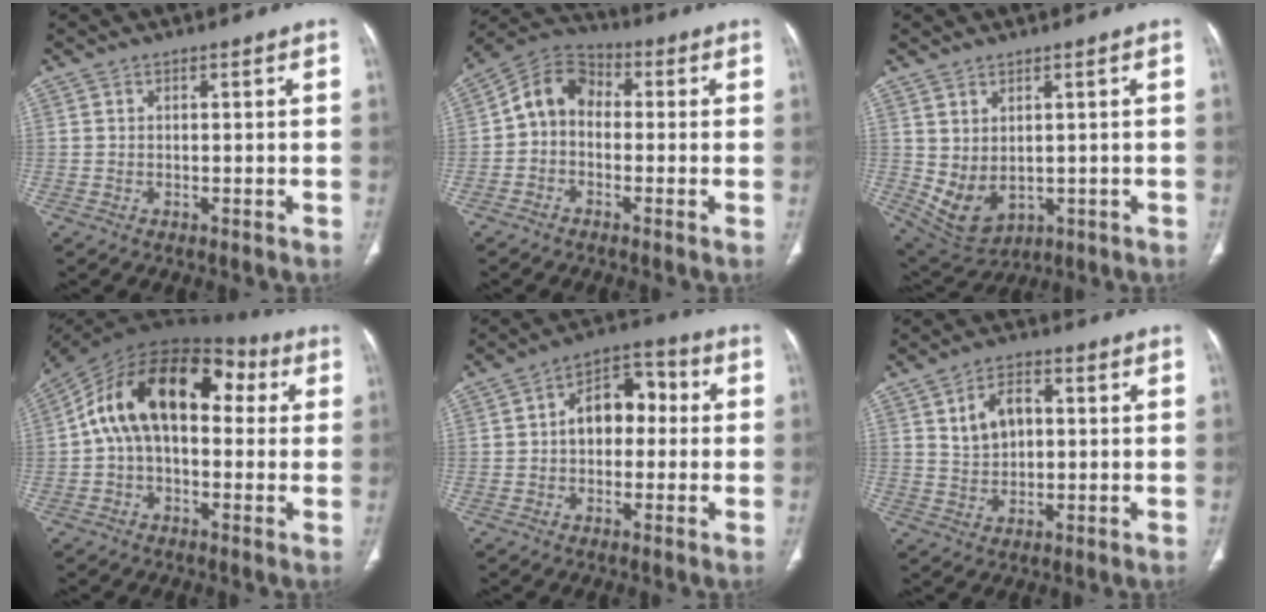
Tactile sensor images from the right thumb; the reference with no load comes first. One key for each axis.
{"total": 8.3, "fx": -0.7, "fy": 6.4, "fz": 5.1, "tx": -0.074, "ty": 0.032, "tz": -0.033}
{"total": 7.9, "fx": 0.1, "fy": 5.2, "fz": 6.0, "tx": -0.101, "ty": -0.005, "tz": 0.033}
{"total": 19.7, "fx": 3.1, "fy": 11.9, "fz": 15.4, "tx": -0.237, "ty": 0.055, "tz": 0.036}
{"total": 10.2, "fx": 0.5, "fy": 6.9, "fz": 7.5, "tx": -0.084, "ty": 0.036, "tz": -0.003}
{"total": 7.4, "fx": 1.8, "fy": 5.0, "fz": 5.1, "tx": -0.069, "ty": 0.003, "tz": 0.032}